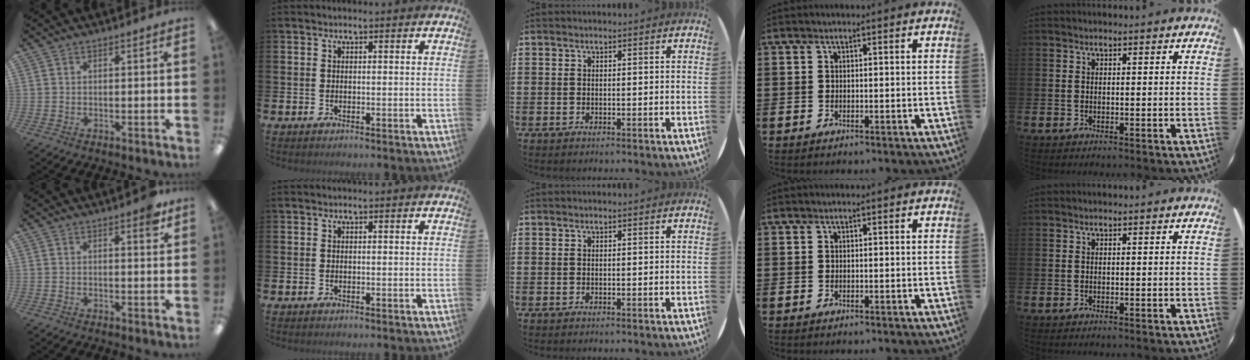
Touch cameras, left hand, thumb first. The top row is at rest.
{"thumb": {"total": 2.9, "force": [2.0, 0.9, 1.9], "torque": [-0.017, -0.007, 0.029]}}